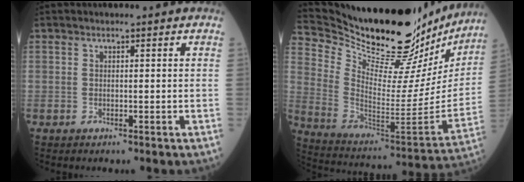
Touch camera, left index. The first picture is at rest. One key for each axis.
{"total": 31.6, "fx": 28.0, "fy": 7.1, "fz": 12.6, "tx": -0.218, "ty": -0.079, "tz": 0.392}